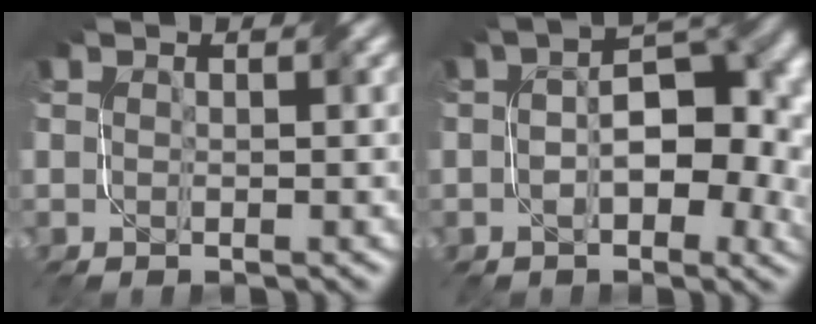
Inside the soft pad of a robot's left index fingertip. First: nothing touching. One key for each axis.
{"total": 8.0, "fx": -0.5, "fy": 4.3, "fz": 6.7, "tx": -0.090, "ty": 0.010, "tz": -0.014}